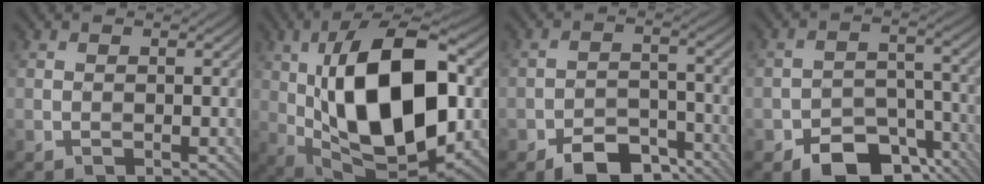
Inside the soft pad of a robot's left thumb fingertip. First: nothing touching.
{"total": 18.3, "force": [1.3, 9.1, 15.8], "torque": [-0.281, 0.009, 0.015]}
{"total": 7.3, "force": [-5.0, 3.7, 3.7], "torque": [-0.055, -0.004, -0.091]}
{"total": 9.8, "force": [-6.3, 5.7, 4.8], "torque": [-0.067, -0.016, -0.108]}